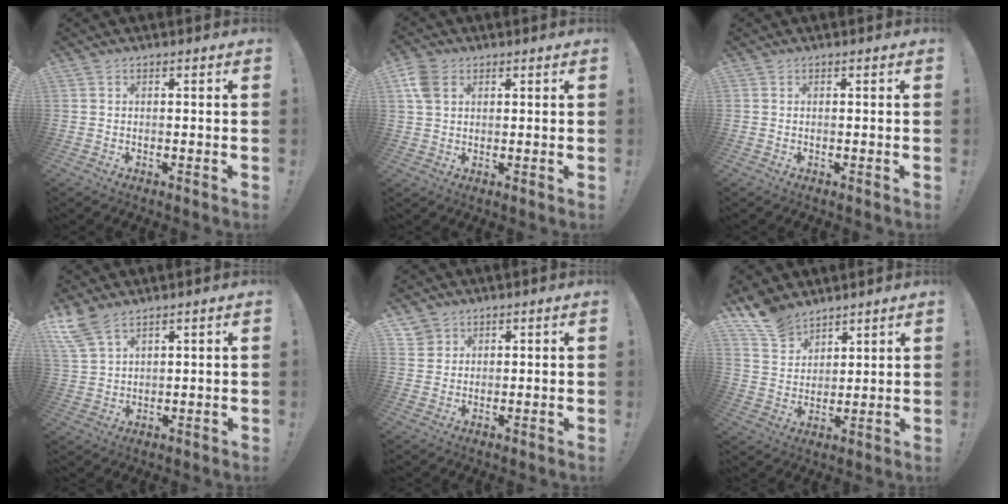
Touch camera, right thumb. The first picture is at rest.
{"total": 6.8, "force": [2.8, 4.7, 4.1], "torque": [-0.081, 0.001, 0.057]}
{"total": 0.0}
{"total": 8.2, "force": [6.3, 3.3, 4.1], "torque": [-0.089, -0.024, 0.126]}
{"total": 3.4, "force": [2.3, 2.5, 0.3], "torque": [-0.003, -0.013, 0.043]}
{"total": 11.1, "force": [9.0, 5.9, 2.8], "torque": [-0.066, -0.061, 0.179]}